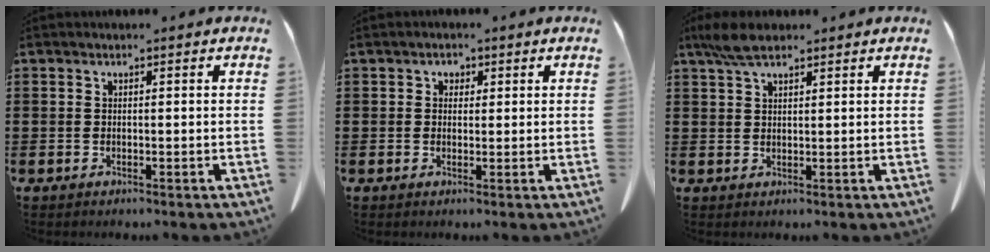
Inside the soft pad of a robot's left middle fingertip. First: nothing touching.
{"total": 1.3, "force": [0.5, 1.1, 0.4], "torque": [-0.004, 0.001, 0.008]}
{"total": 4.7, "force": [3.2, 1.6, 3.1], "torque": [-0.070, 0.004, 0.060]}